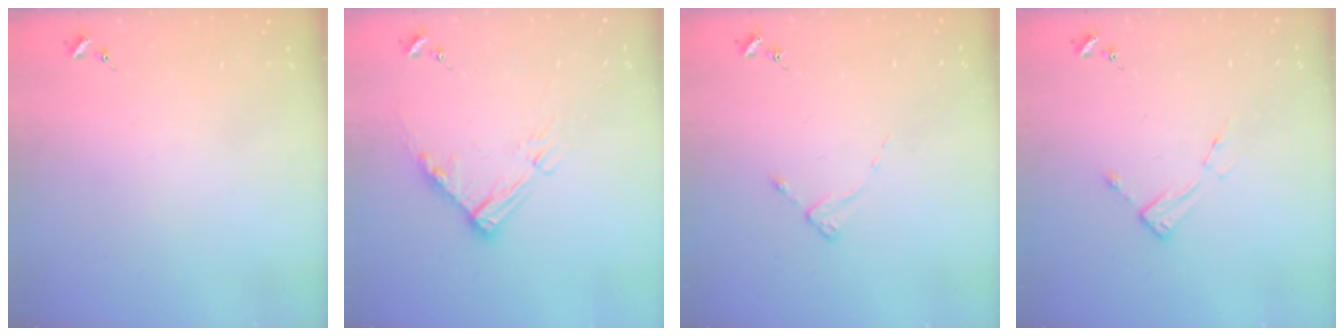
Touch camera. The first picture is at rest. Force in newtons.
{"total": 10.5, "press": 10.4, "slide": 1.2}
{"total": 2.0, "press": 2.0, "slide": 0.3}
{"total": 4.8, "press": 4.7, "slide": 0.3}